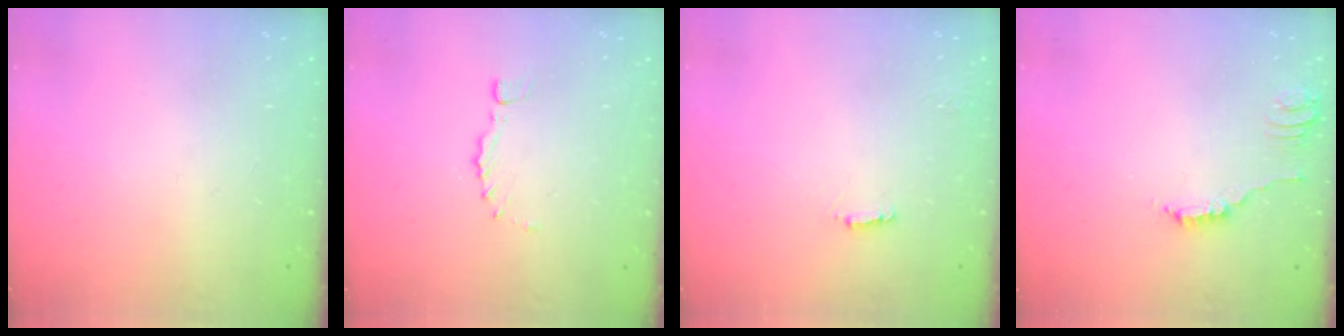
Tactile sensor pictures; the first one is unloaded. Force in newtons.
{"total": 0.0}
{"total": 2.2, "press": 2.2, "slide": 0.1}
{"total": 1.8, "press": 1.8, "slide": 0.3}